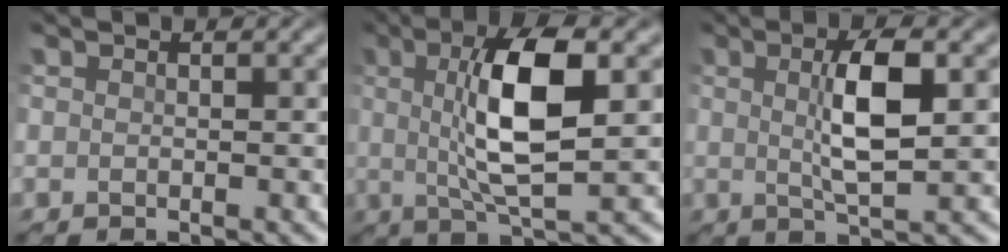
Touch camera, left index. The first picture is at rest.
{"total": 7.6, "force": [1.2, 1.8, 7.3], "torque": [-0.136, 0.007, 0.018]}
{"total": 4.7, "force": [0.9, 0.8, 4.5], "torque": [-0.093, 0.007, 0.018]}